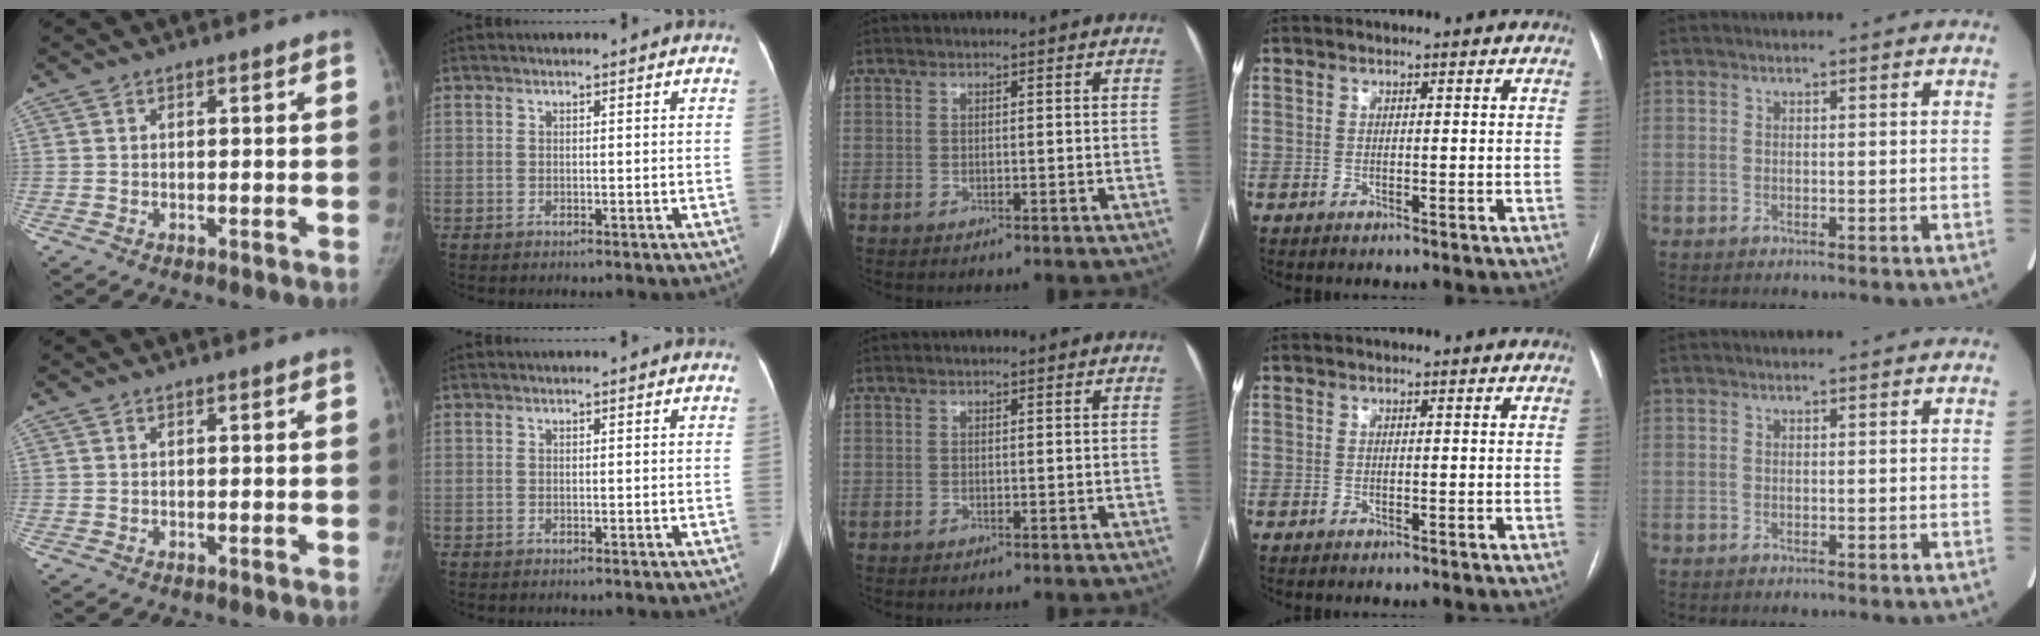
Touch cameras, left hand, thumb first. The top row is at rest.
{}